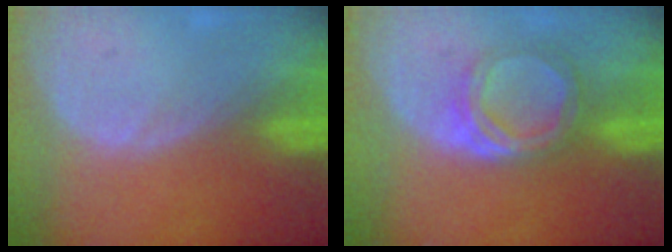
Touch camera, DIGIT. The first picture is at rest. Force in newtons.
{"total": 5.6, "press": 5.0, "slide": 2.5}